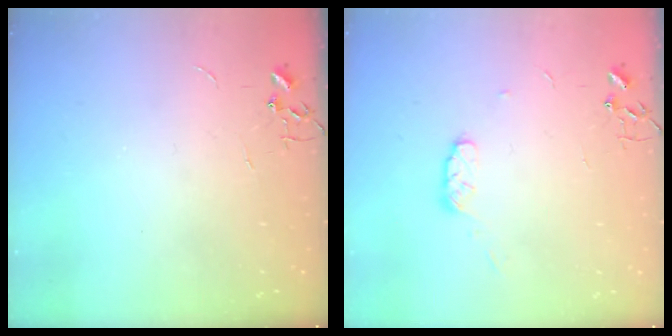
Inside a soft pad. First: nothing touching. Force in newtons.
{"total": 5.7, "press": 5.7, "slide": 0.9}